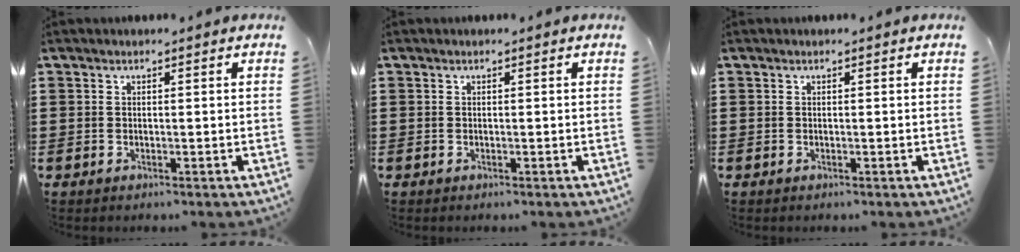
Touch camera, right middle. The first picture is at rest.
{"total": 0.0}
{"total": 0.0}